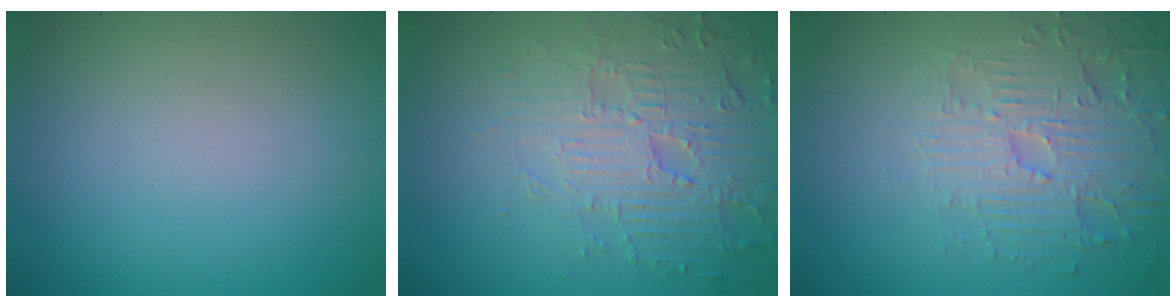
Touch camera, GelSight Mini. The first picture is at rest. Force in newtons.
{"total": 4.5, "press": 4.4, "slide": 0.6}
{"total": 4.8, "press": 4.1, "slide": 2.6}